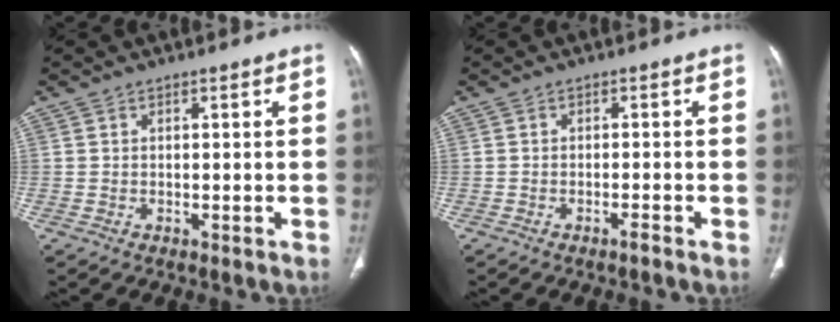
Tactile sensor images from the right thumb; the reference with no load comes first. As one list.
[{"total": 1.3, "force": [-1.1, 0.0, 0.8], "torque": [-0.020, 0.006, -0.019]}]